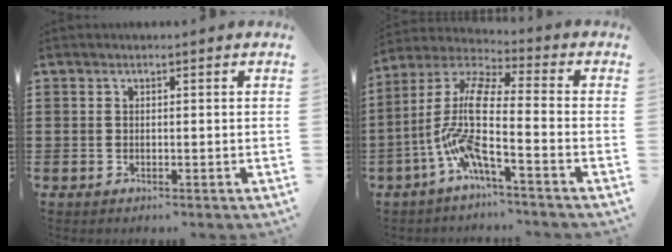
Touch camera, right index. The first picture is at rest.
{"total": 10.3, "force": [-4.0, 1.4, 9.4], "torque": [-0.229, -0.035, -0.092]}